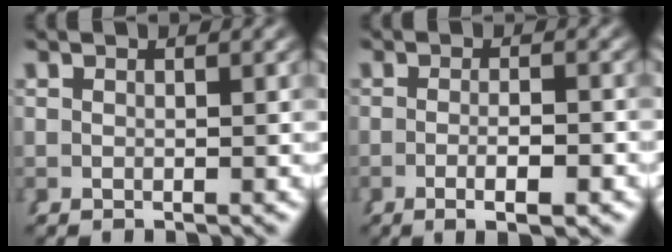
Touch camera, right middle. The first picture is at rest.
{"total": 3.8, "force": [-2.3, 0.4, 2.9], "torque": [-0.046, -0.005, -0.033]}